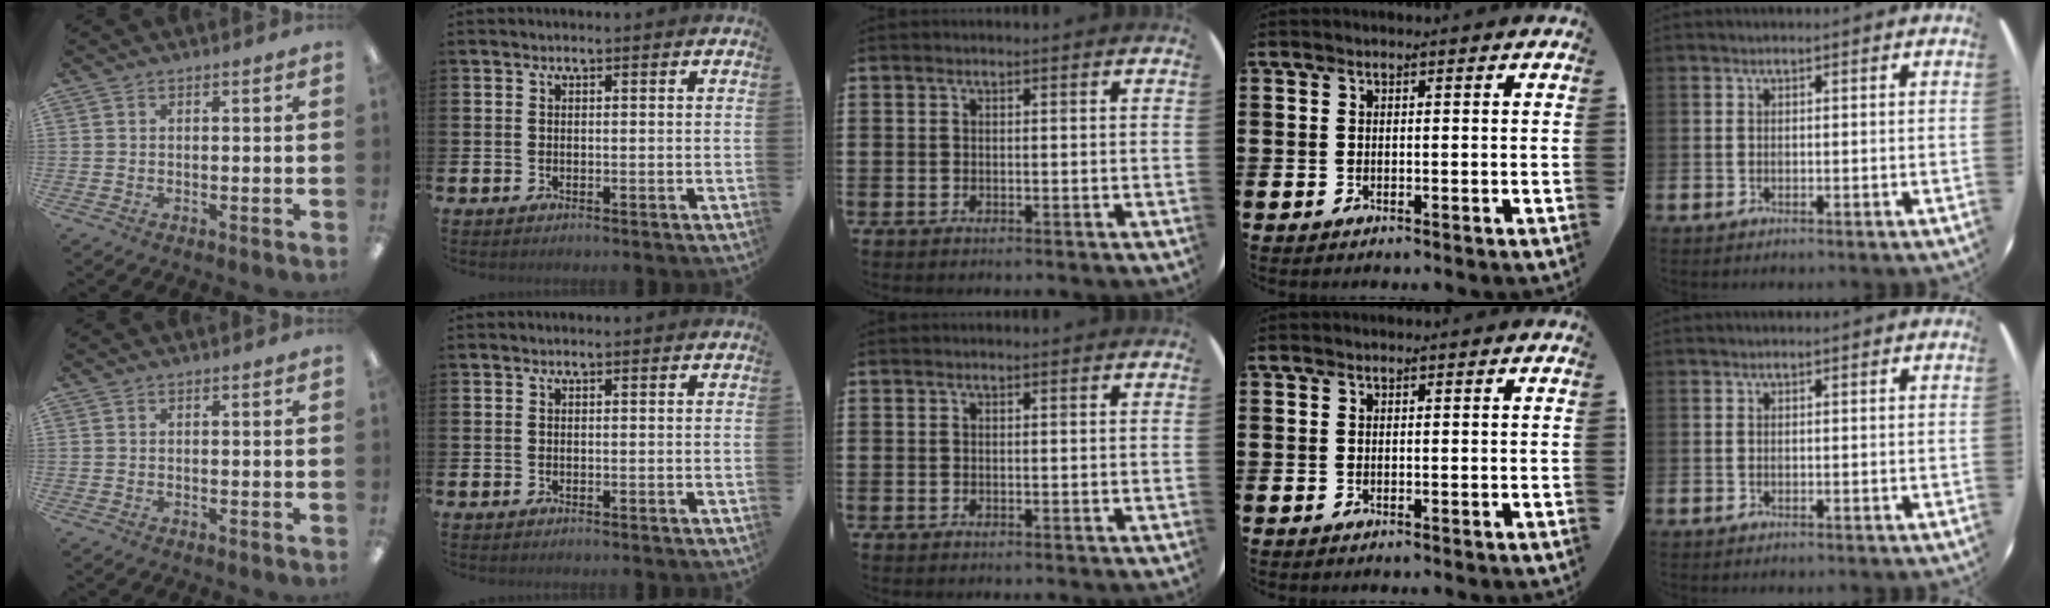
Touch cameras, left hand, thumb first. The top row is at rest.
{}